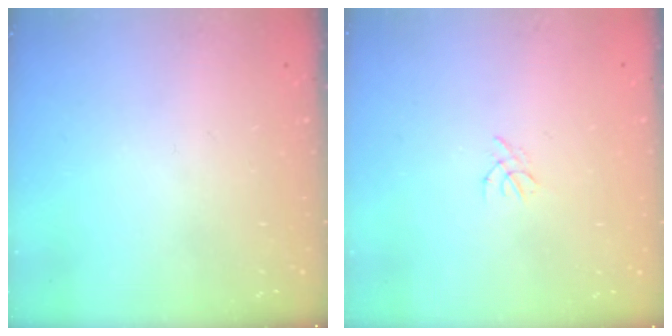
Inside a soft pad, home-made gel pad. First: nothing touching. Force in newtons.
{"total": 0.8, "press": 0.7, "slide": 0.3}